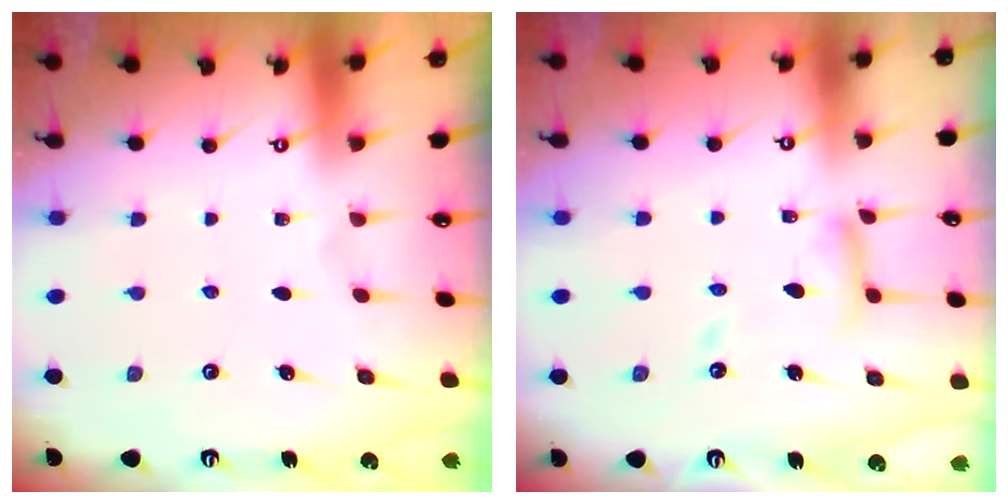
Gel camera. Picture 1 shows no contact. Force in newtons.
{"total": 10.1, "press": 10.0, "slide": 0.9}